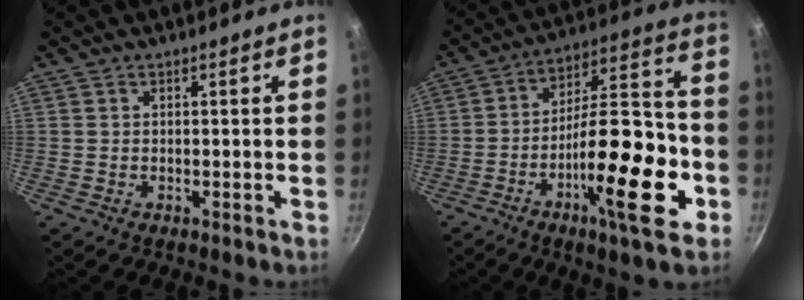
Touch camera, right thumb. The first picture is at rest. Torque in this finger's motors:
{"motor_torque": [2.21, 2.41, 1.58, -0.64, 0.48]}